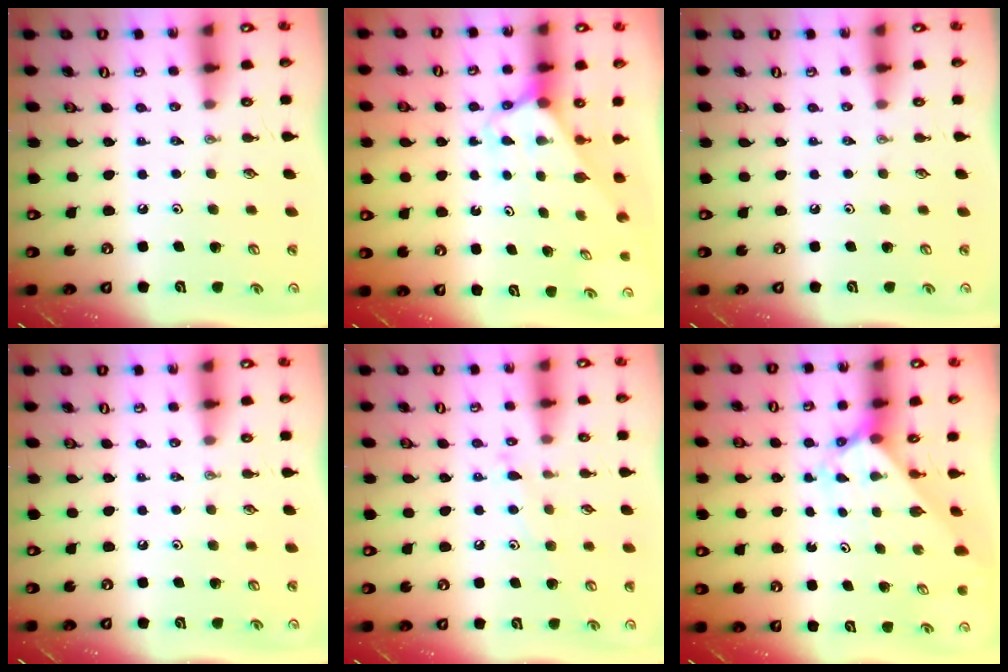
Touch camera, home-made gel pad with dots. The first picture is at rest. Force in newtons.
{"total": 2.6, "press": 2.6, "slide": 0.1}
{"total": 0.0}
{"total": 0.0}
{"total": 7.0, "press": 7.0, "slide": 0.5}
{"total": 2.0, "press": 2.0, "slide": 0.1}